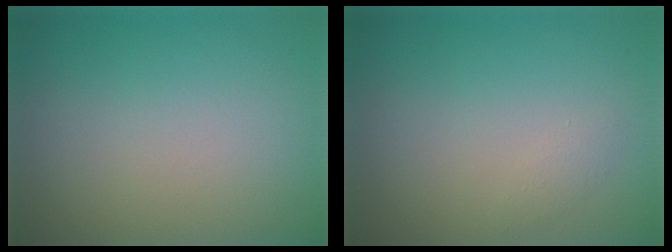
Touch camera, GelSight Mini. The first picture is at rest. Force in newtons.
{"total": 0.6, "press": 0.6, "slide": 0.1}